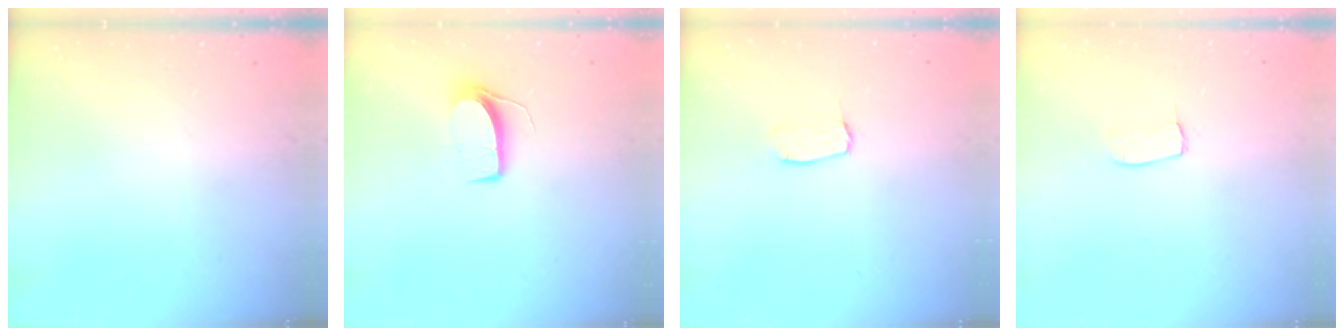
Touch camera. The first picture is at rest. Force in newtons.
{"total": 7.0, "press": 7.0, "slide": 0.4}
{"total": 4.0, "press": 4.0, "slide": 0.3}
{"total": 4.6, "press": 4.6, "slide": 0.3}